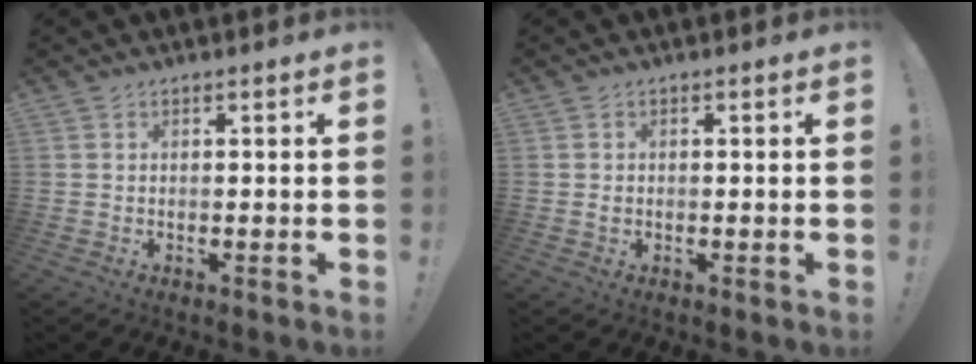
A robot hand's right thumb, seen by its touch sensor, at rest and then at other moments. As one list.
[{"total": 0.7, "force": [-0.2, 0.6, 0.2], "torque": [0.000, 0.001, -0.005]}]